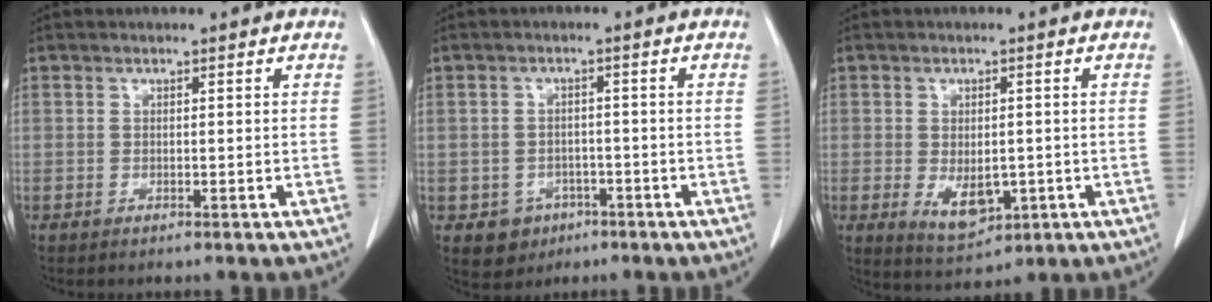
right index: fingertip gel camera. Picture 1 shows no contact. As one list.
[{"total": 5.1, "force": [-2.4, 4.3, 1.2], "torque": [-0.011, 0.009, -0.025]}, {"total": 7.6, "force": [-1.7, 4.3, 6.0], "torque": [-0.108, -0.008, -0.009]}]